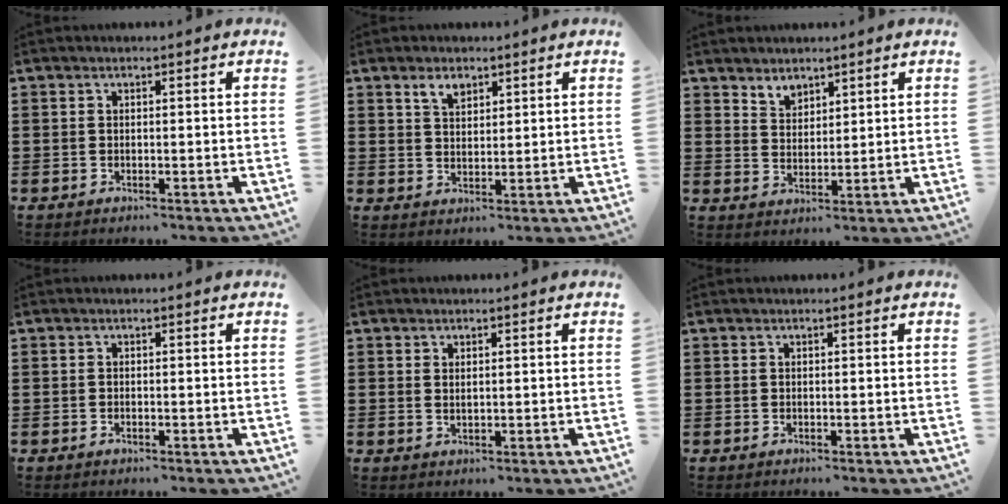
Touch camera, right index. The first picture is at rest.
{"total": 2.8, "force": [2.0, 1.5, 1.3], "torque": [-0.024, 0.000, 0.036]}
{"total": 3.1, "force": [2.7, 1.6, 0.2], "torque": [-0.014, 0.001, 0.052]}
{"total": 0.0}
{"total": 0.9, "force": [0.7, 0.3, 0.6], "torque": [-0.013, 0.001, 0.013]}
{"total": 0.0}